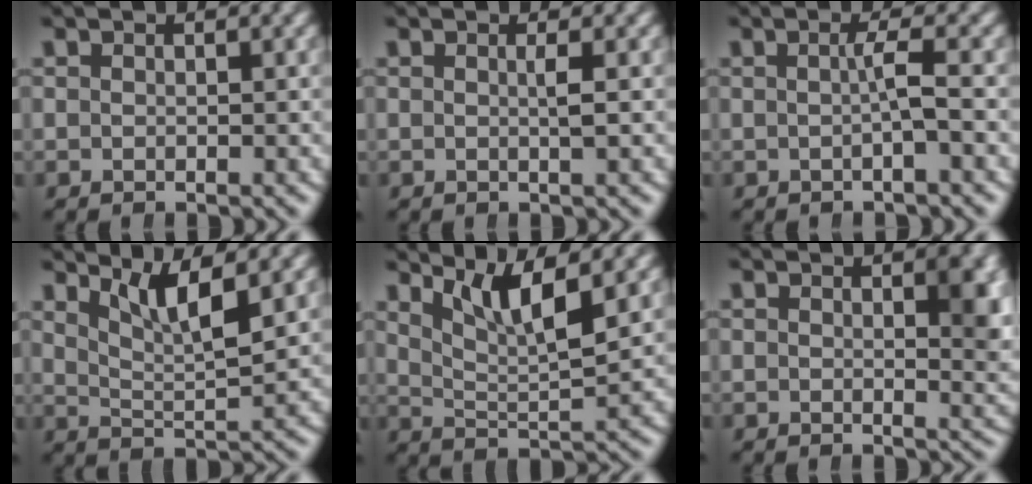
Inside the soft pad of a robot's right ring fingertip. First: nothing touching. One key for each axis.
{"total": 0.9, "fx": 0.1, "fy": -0.4, "fz": 0.8, "tx": -0.021, "ty": -0.004, "tz": 0.001}
{"total": 1.6, "fx": -0.6, "fy": -0.7, "fz": 1.3, "tx": -0.025, "ty": 0.001, "tz": -0.010}
{"total": 4.1, "fx": 2.7, "fy": 0.8, "fz": 3.0, "tx": -0.060, "ty": -0.014, "tz": 0.051}
{"total": 4.7, "fx": 3.0, "fy": 1.1, "fz": 3.4, "tx": -0.067, "ty": -0.013, "tz": 0.055}
{"total": 3.0, "fx": 0.7, "fy": 0.9, "fz": 2.8, "tx": -0.030, "ty": -0.010, "tz": 0.011}